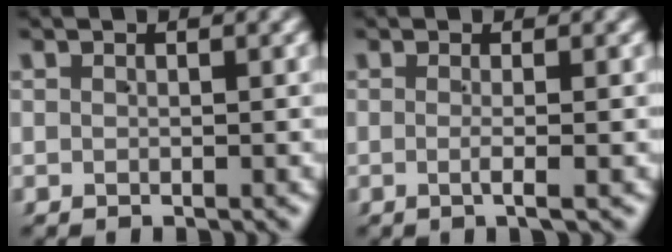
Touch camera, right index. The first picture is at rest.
{"total": 1.6, "force": [-0.7, -0.4, 1.4], "torque": [-0.029, -0.004, -0.012]}